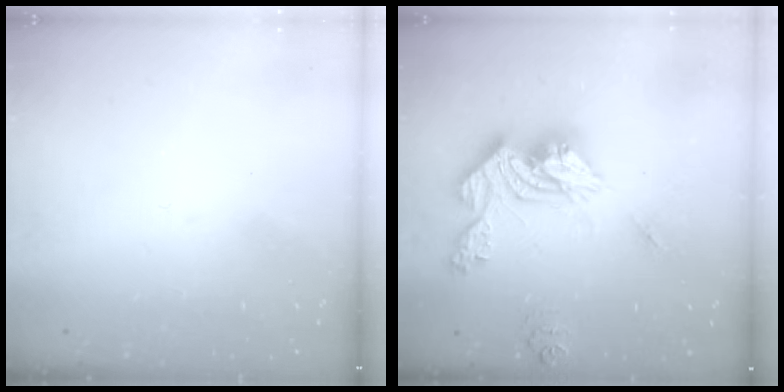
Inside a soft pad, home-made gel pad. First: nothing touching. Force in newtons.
{"total": 17.2, "press": 17.1, "slide": 1.5}